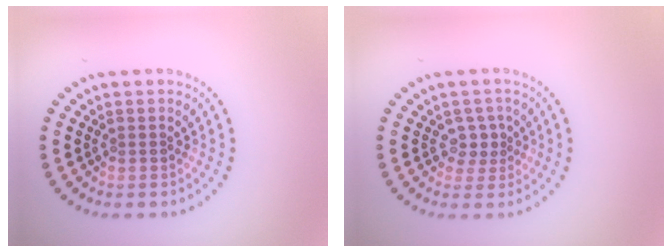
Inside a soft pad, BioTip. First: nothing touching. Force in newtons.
{"total": 1.8, "press": 1.4, "slide": 1.1}